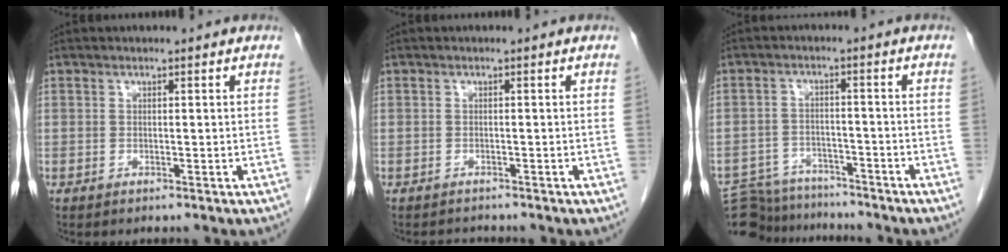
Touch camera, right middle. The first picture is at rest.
{"total": 1.2, "force": [-1.1, 0.3, -0.3], "torque": [0.002, -0.004, -0.017]}
{"total": 12.5, "force": [-11.6, 4.0, 2.6], "torque": [-0.058, 0.004, -0.171]}